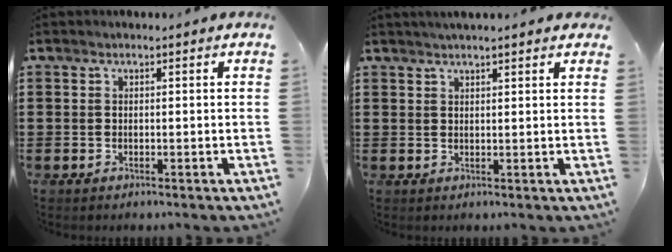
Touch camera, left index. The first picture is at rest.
{"total": 1.9, "force": [1.8, 0.1, 0.8], "torque": [-0.019, 0.004, 0.033]}